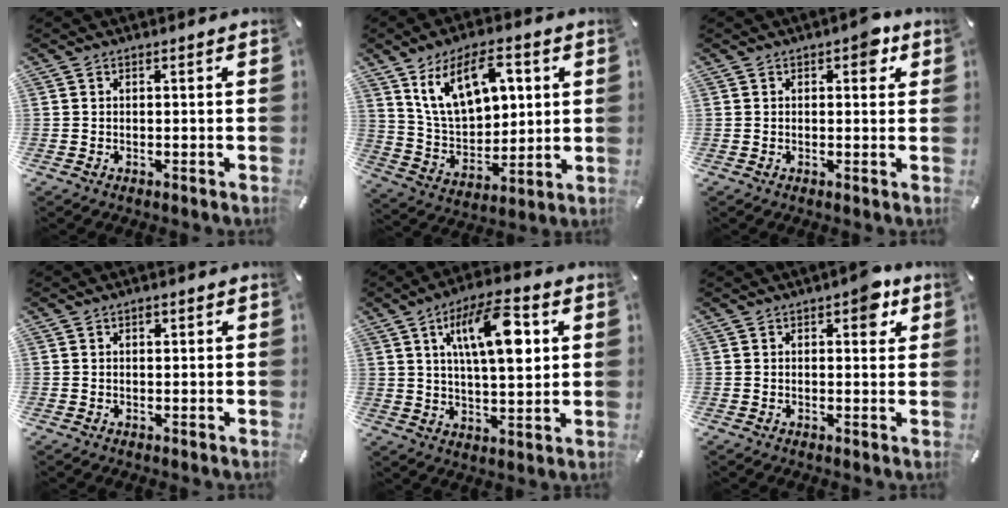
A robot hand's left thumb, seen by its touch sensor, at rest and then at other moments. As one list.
[{"total": 15.6, "force": [7.6, 9.1, 10.1], "torque": [-0.191, -0.020, 0.134]}, {"total": 4.1, "force": [1.7, 2.2, 3.0], "torque": [-0.026, -0.004, 0.017]}, {"total": 1.0, "force": [0.4, 0.6, 0.7], "torque": [-0.014, 0.004, 0.006]}, {"total": 15.6, "force": [5.3, 6.7, 13.1], "torque": [-0.217, -0.007, 0.081]}, {"total": 5.5, "force": [2.6, 2.8, 4.0], "torque": [-0.031, -0.009, 0.031]}]